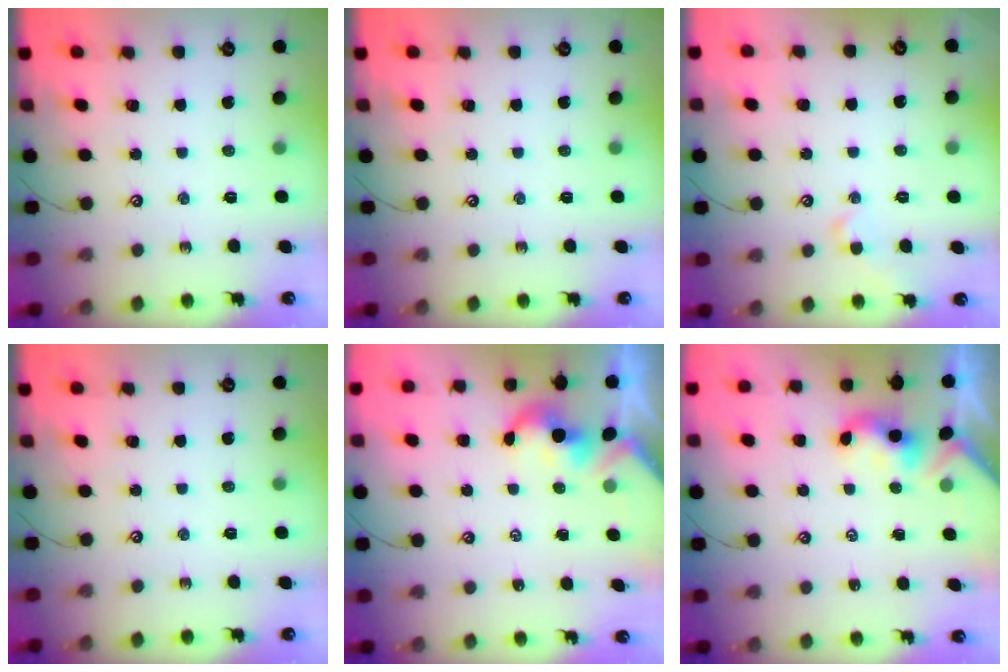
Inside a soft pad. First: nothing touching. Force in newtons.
{"total": 0.0}
{"total": 1.3, "press": 1.0, "slide": 0.8}
{"total": 0.0}
{"total": 2.4, "press": 2.4, "slide": 0.3}
{"total": 2.4, "press": 2.3, "slide": 0.2}